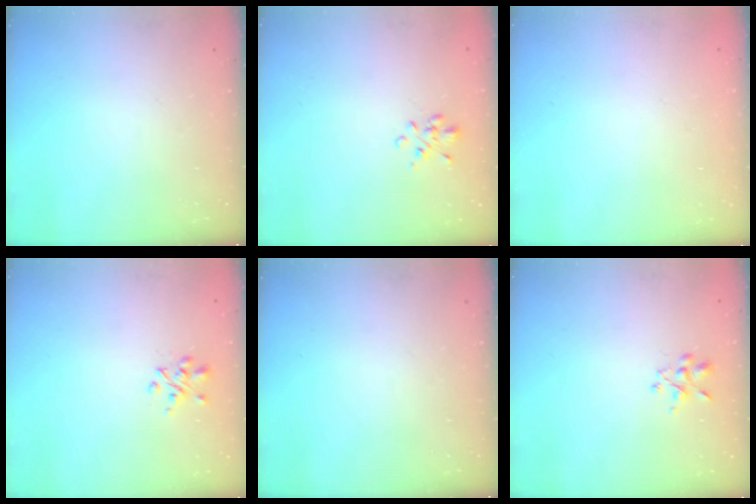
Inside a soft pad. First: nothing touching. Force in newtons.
{"total": 1.4, "press": 1.3, "slide": 0.6}
{"total": 1.7, "press": 1.7, "slide": 0.2}
{"total": 2.0, "press": 1.9, "slide": 0.5}
{"total": 0.0}
{"total": 2.4, "press": 2.2, "slide": 0.9}